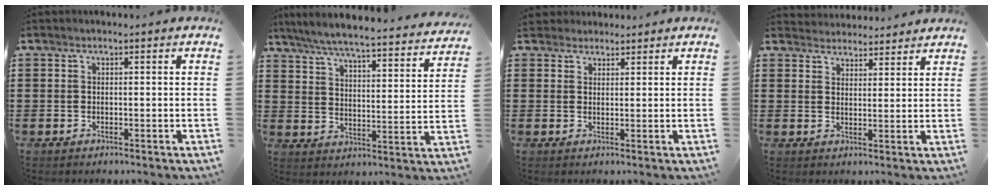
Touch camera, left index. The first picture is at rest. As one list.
[{"total": 5.4, "force": [5.0, -0.3, 2.0], "torque": [-0.064, -0.041, 0.079]}, {"total": 2.2, "force": [1.9, 1.0, 0.0], "torque": [-0.006, 0.007, 0.039]}, {"total": 3.1, "force": [3.1, 0.6, -0.3], "torque": [-0.005, -0.009, 0.058]}]